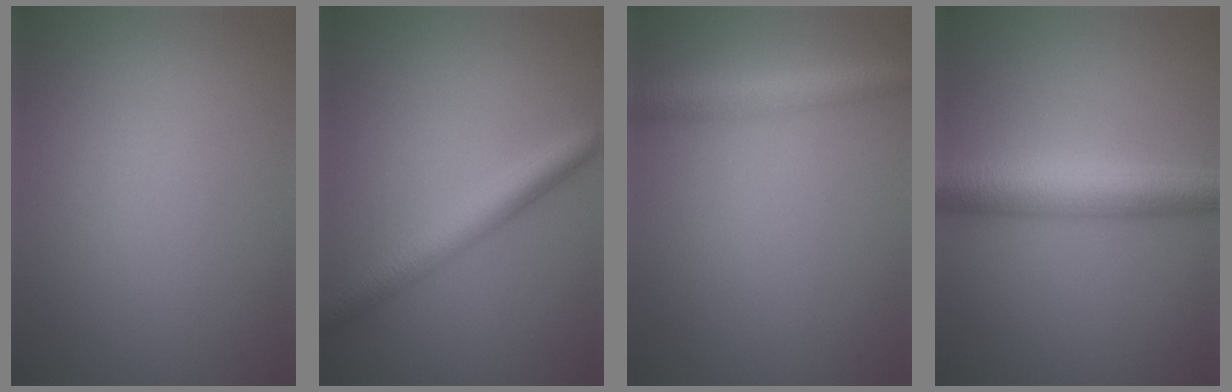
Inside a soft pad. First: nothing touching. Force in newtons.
{"total": 4.1, "press": 4.1, "slide": 0.1}
{"total": 3.5, "press": 3.5, "slide": 0.1}
{"total": 5.7, "press": 5.7, "slide": 0.1}